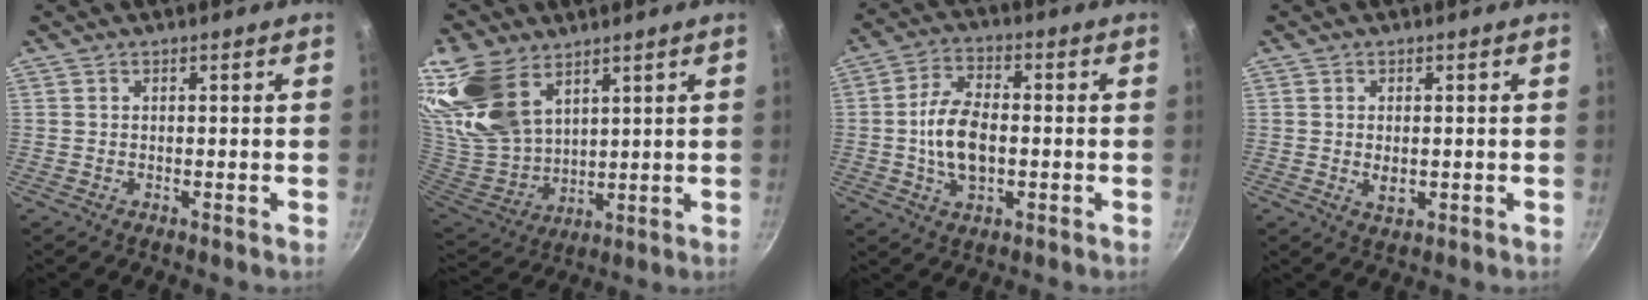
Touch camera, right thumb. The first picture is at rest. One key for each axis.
{"total": 17.8, "fx": 10.0, "fy": 10.8, "fz": 10.0, "tx": -0.202, "ty": -0.039, "tz": 0.218}
{"total": 10.2, "fx": -0.9, "fy": 5.8, "fz": 8.4, "tx": -0.153, "ty": 0.015, "tz": -0.020}
{"total": 2.9, "fx": -0.2, "fy": 1.7, "fz": 2.3, "tx": -0.040, "ty": -0.005, "tz": 0.001}